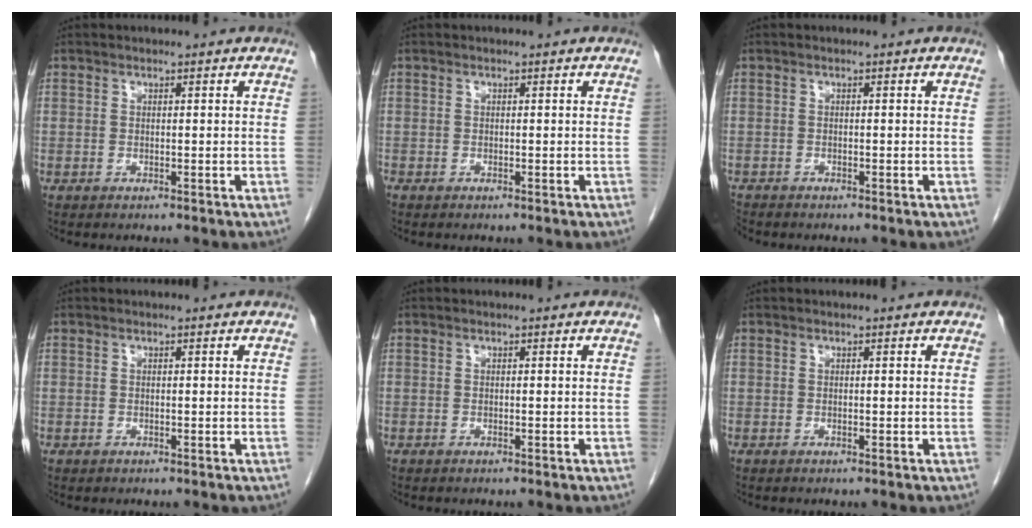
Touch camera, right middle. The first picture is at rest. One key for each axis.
{"total": 0.0}
{"total": 1.2, "fx": -1.2, "fy": 0.3, "fz": 0.0, "tx": -0.006, "ty": -0.004, "tz": -0.023}
{"total": 0.0}
{"total": 0.0}
{"total": 0.0}